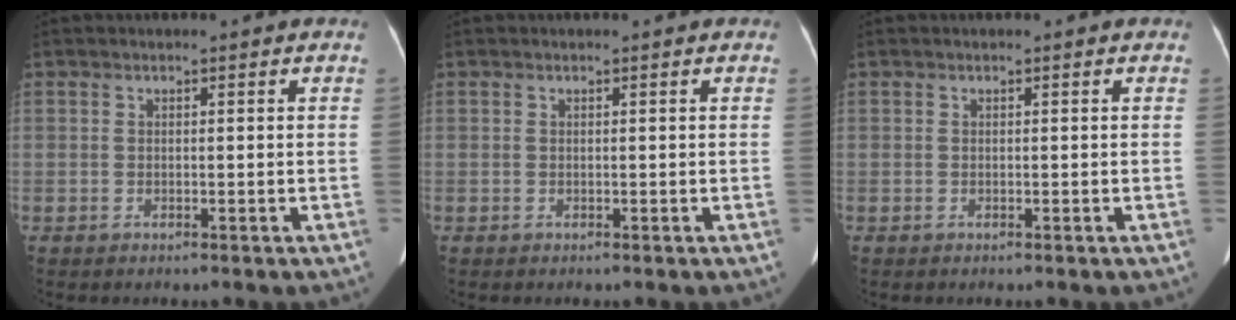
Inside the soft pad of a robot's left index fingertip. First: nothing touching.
{"total": 0.0}
{"total": 0.0}